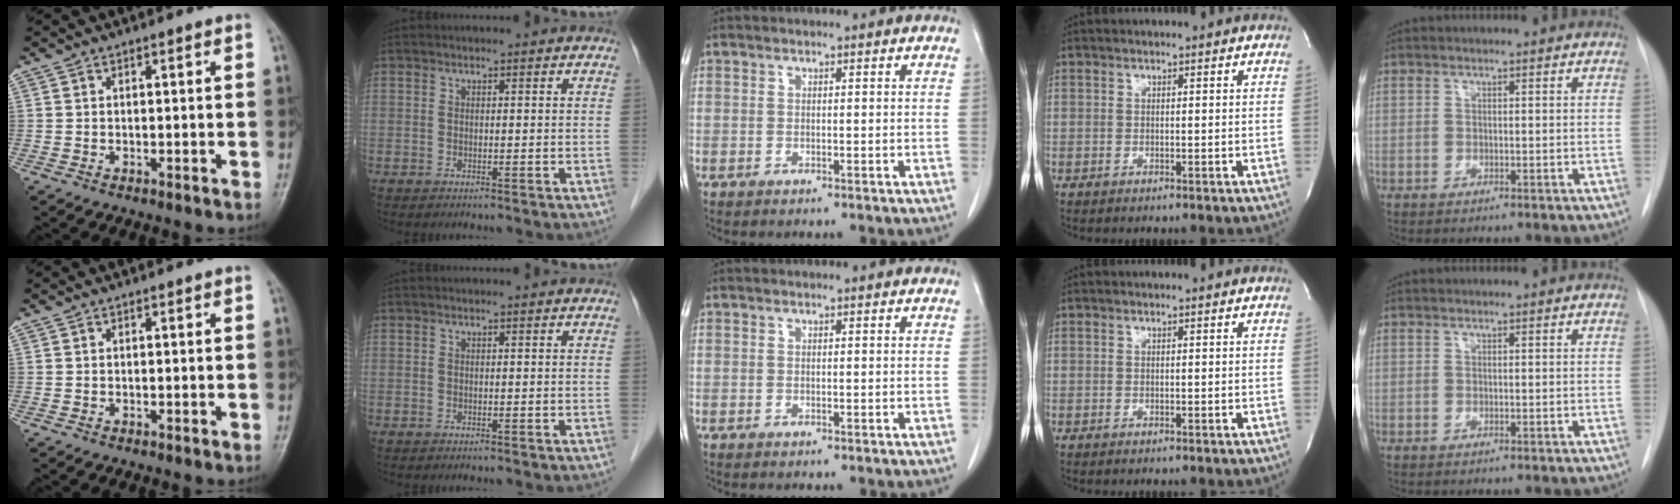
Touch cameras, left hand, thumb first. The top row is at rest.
{}